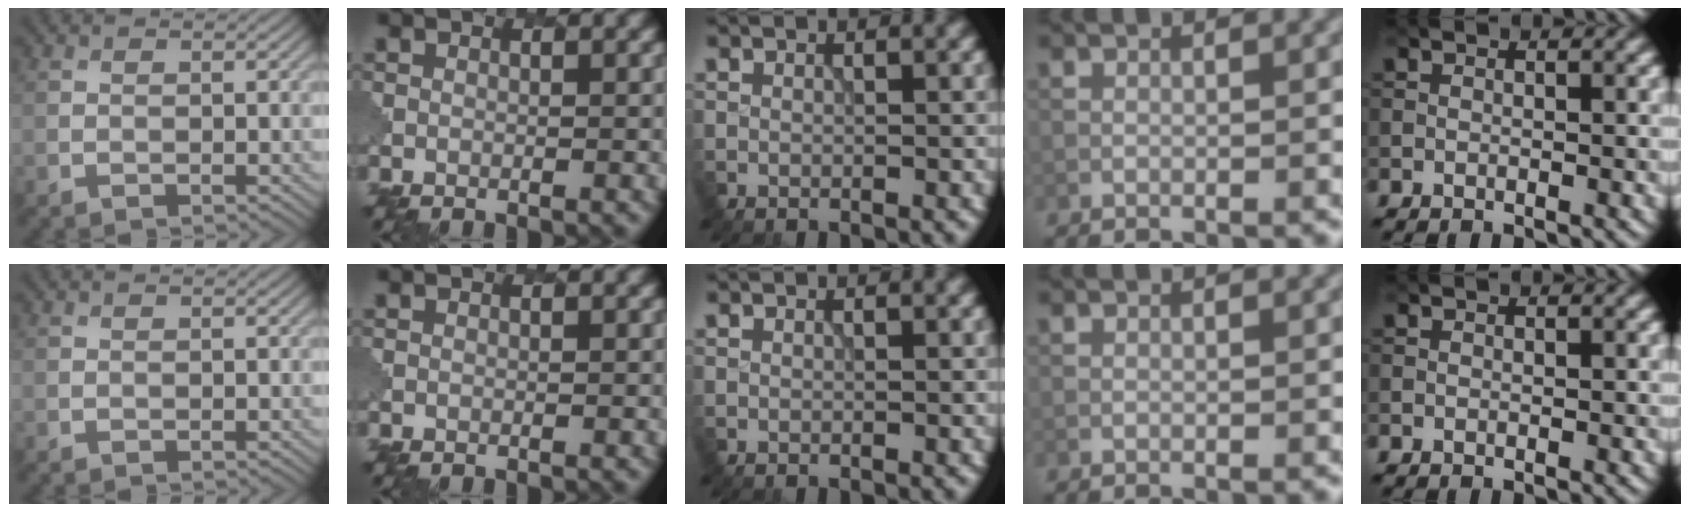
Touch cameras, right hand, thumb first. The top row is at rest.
{}